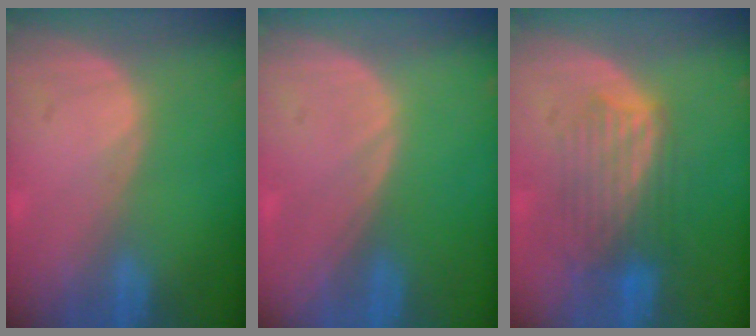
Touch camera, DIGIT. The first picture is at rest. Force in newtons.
{"total": 0.0}
{"total": 6.3, "press": 6.3, "slide": 0.5}